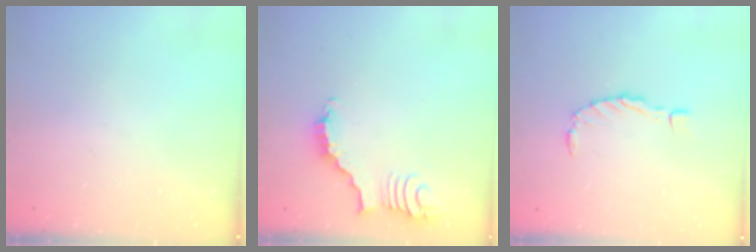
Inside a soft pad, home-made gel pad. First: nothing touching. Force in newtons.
{"total": 2.5, "press": 2.5, "slide": 0.3}
{"total": 0.0}